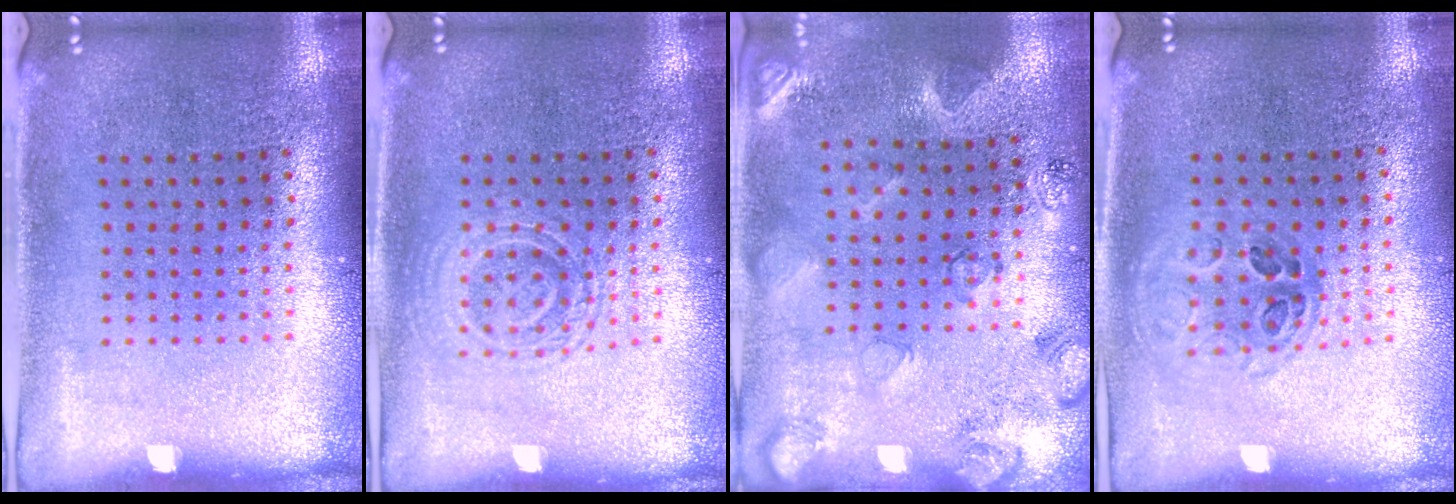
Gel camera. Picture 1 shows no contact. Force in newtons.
{"total": 1.3, "press": 1.2, "slide": 0.4}
{"total": 2.1, "press": 1.9, "slide": 0.8}
{"total": 1.0, "press": 0.9, "slide": 0.3}